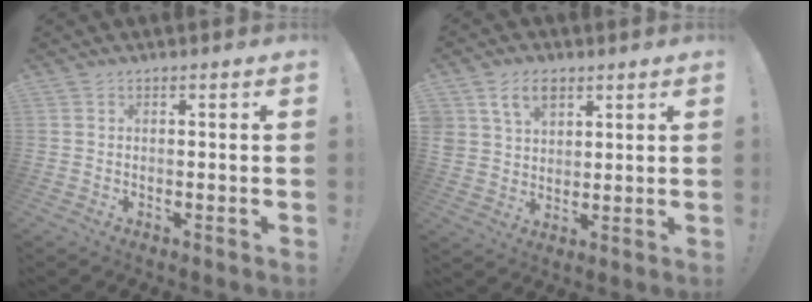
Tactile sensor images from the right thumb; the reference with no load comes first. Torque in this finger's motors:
{"motor_torque": [0.69, 2.27, 0.48, 0.56, 0.09]}